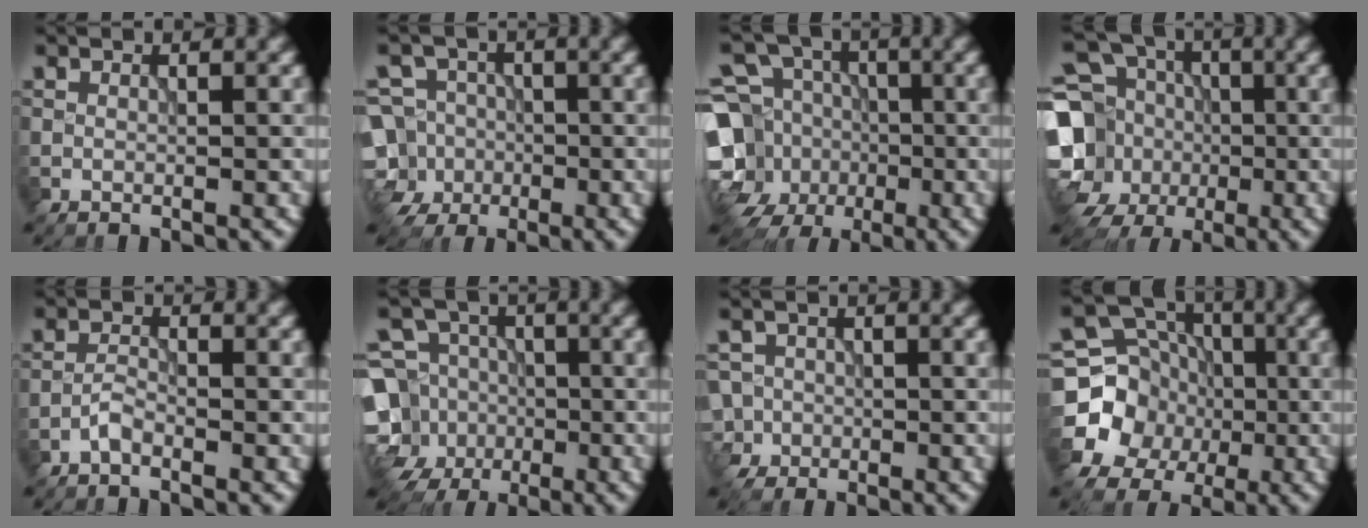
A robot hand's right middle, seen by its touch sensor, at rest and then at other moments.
{"total": 7.5, "force": [-2.8, 6.4, 2.6], "torque": [-0.043, 0.002, -0.071]}
{"total": 12.7, "force": [-2.1, 11.1, 5.8], "torque": [-0.132, -0.012, -0.063]}
{"total": 13.1, "force": [-2.2, 11.3, 6.3], "torque": [-0.159, -0.003, -0.056]}
{"total": 1.3, "force": [-1.0, 0.3, 0.7], "torque": [-0.015, 0.004, -0.025]}
{"total": 11.0, "force": [-2.5, 9.8, 4.2], "torque": [-0.092, -0.001, -0.068]}
{"total": 4.9, "force": [-2.5, 4.1, 1.2], "torque": [-0.017, -0.004, -0.053]}
{"total": 10.6, "force": [-2.3, 9.7, 3.6], "torque": [-0.078, -0.002, -0.062]}